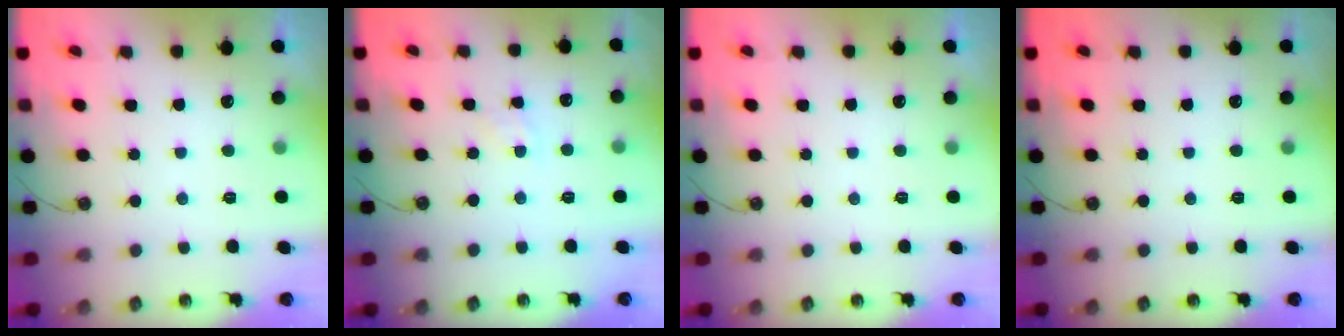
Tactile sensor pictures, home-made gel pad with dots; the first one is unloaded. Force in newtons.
{"total": 3.9, "press": 3.9, "slide": 0.5}
{"total": 0.0}
{"total": 0.0}